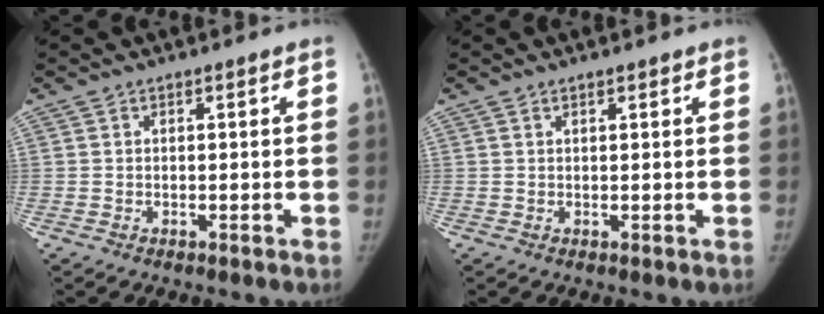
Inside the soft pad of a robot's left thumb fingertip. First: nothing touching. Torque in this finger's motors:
{"motor_torque": [-0.46, -0.13, -0.10, 0.09, -0.01]}